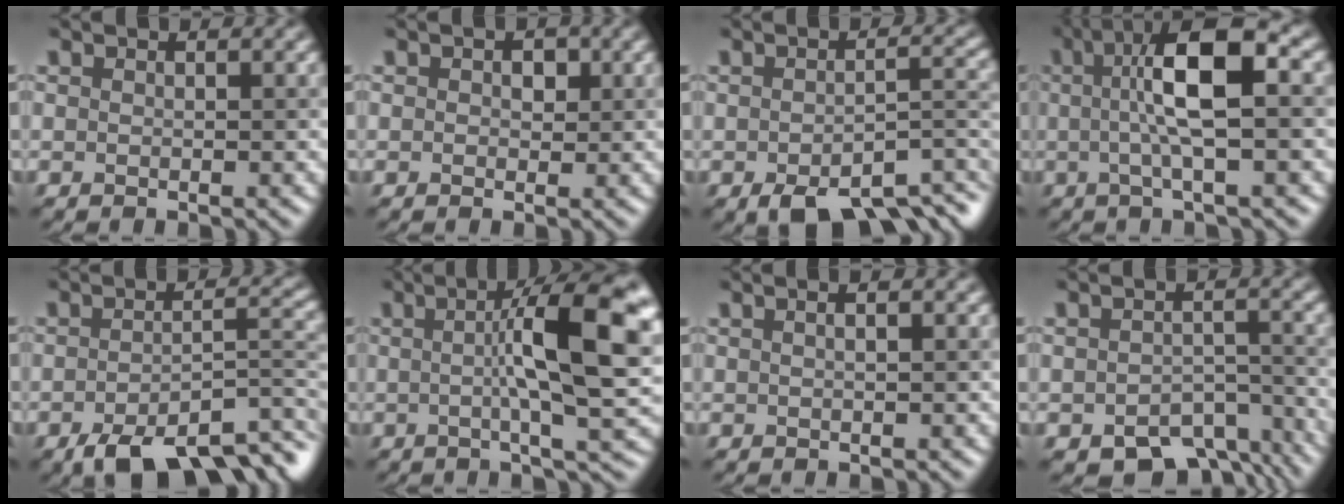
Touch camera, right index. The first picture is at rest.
{"total": 1.4, "force": [0.4, 1.0, 0.8], "torque": [-0.008, 0.003, 0.003]}
{"total": 7.6, "force": [-4.6, 3.2, 5.1], "torque": [-0.073, -0.010, -0.066]}
{"total": 7.6, "force": [1.0, 1.7, 7.3], "torque": [-0.116, 0.022, 0.008]}
{"total": 9.7, "force": [-5.6, 3.8, 6.9], "torque": [-0.102, -0.011, -0.086]}
{"total": 11.1, "force": [1.3, 2.2, 10.8], "torque": [-0.137, 0.015, 0.015]}
{"total": 1.3, "force": [0.4, 0.4, 1.2], "torque": [-0.011, -0.004, -0.001]}
{"total": 6.6, "force": [-4.7, 3.3, 3.1], "torque": [-0.036, -0.018, -0.064]}